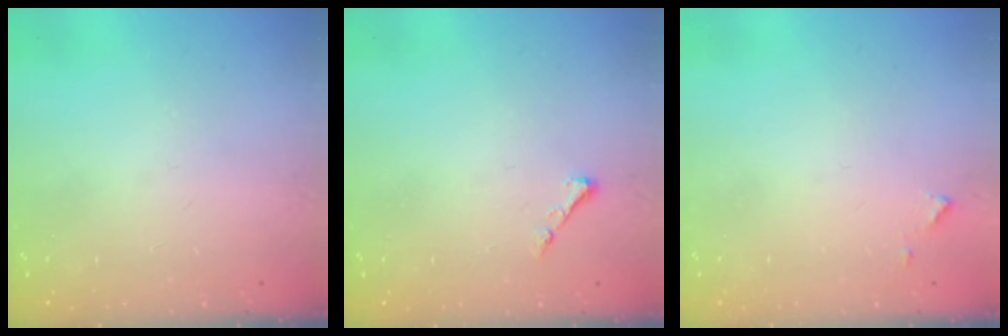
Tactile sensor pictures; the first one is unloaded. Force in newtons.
{"total": 3.3, "press": 3.3, "slide": 0.6}
{"total": 4.3, "press": 4.2, "slide": 0.5}